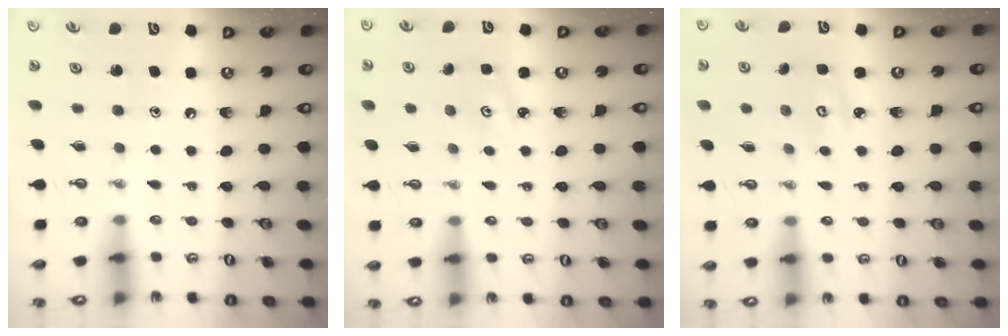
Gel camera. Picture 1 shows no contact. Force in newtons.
{"total": 2.7, "press": 2.6, "slide": 0.4}
{"total": 3.2, "press": 3.2, "slide": 0.4}